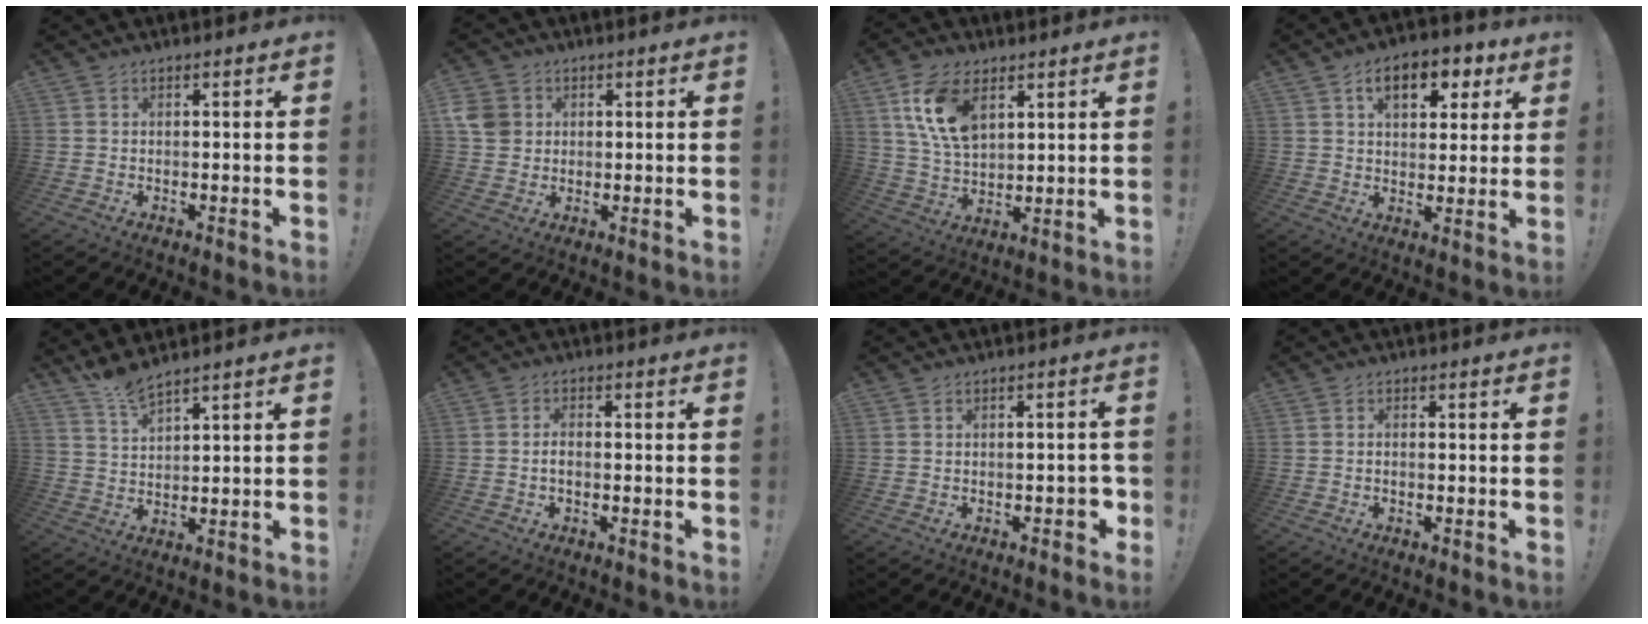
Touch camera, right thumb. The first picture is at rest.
{"total": 6.7, "force": [1.9, 5.9, 2.4], "torque": [-0.045, -0.002, 0.036]}
{"total": 14.1, "force": [6.4, 8.5, 9.2], "torque": [-0.182, -0.010, 0.122]}
{"total": 10.6, "force": [4.8, 6.4, 6.9], "torque": [-0.094, -0.013, 0.081]}
{"total": 5.7, "force": [5.0, 0.6, 2.5], "torque": [-0.045, -0.032, 0.087]}
{"total": 2.4, "force": [-0.5, 1.2, 2.0], "torque": [-0.036, 0.007, -0.009]}
{"total": 3.3, "force": [-1.3, 1.8, 2.4], "torque": [-0.024, 0.008, -0.021]}
{"total": 1.0, "force": [-0.4, 0.5, 0.7], "torque": [-0.012, 0.003, -0.008]}